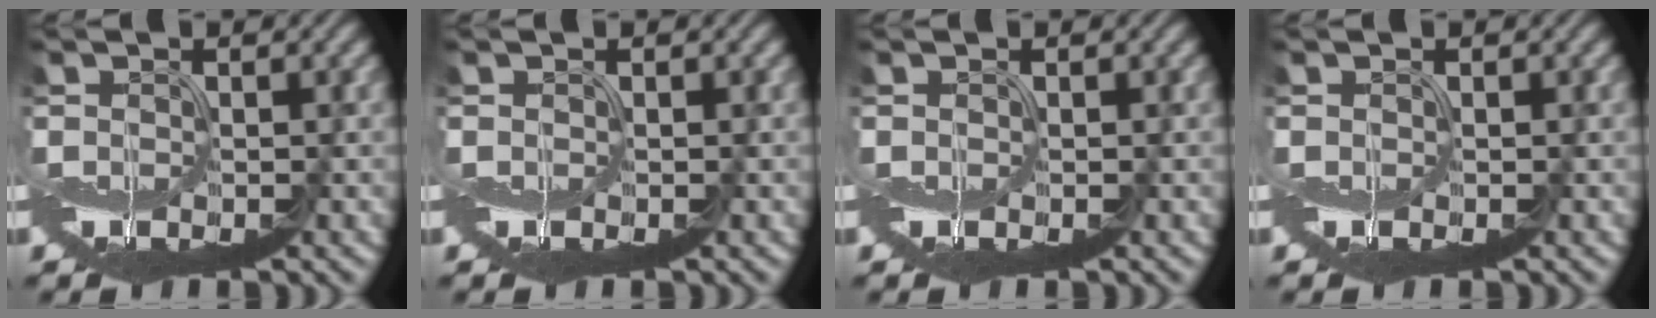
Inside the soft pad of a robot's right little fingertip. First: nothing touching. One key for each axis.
{"total": 0.0}
{"total": 0.0}
{"total": 0.0}